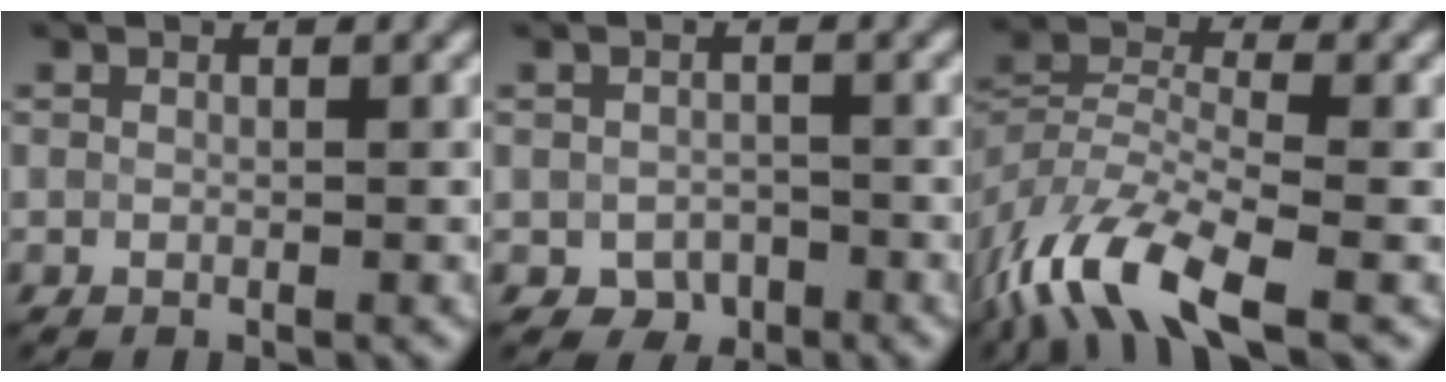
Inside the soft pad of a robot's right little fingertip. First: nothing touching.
{"total": 2.0, "force": [-1.0, 1.6, 0.8], "torque": [-0.012, -0.005, -0.020]}
{"total": 9.3, "force": [-5.8, 3.4, 6.4], "torque": [-0.124, -0.005, -0.122]}